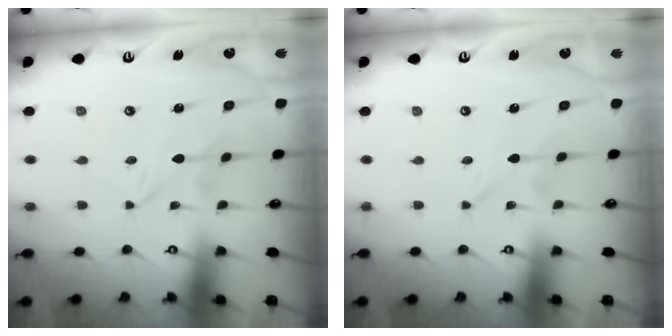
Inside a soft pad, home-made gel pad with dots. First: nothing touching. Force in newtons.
{"total": 0.0}